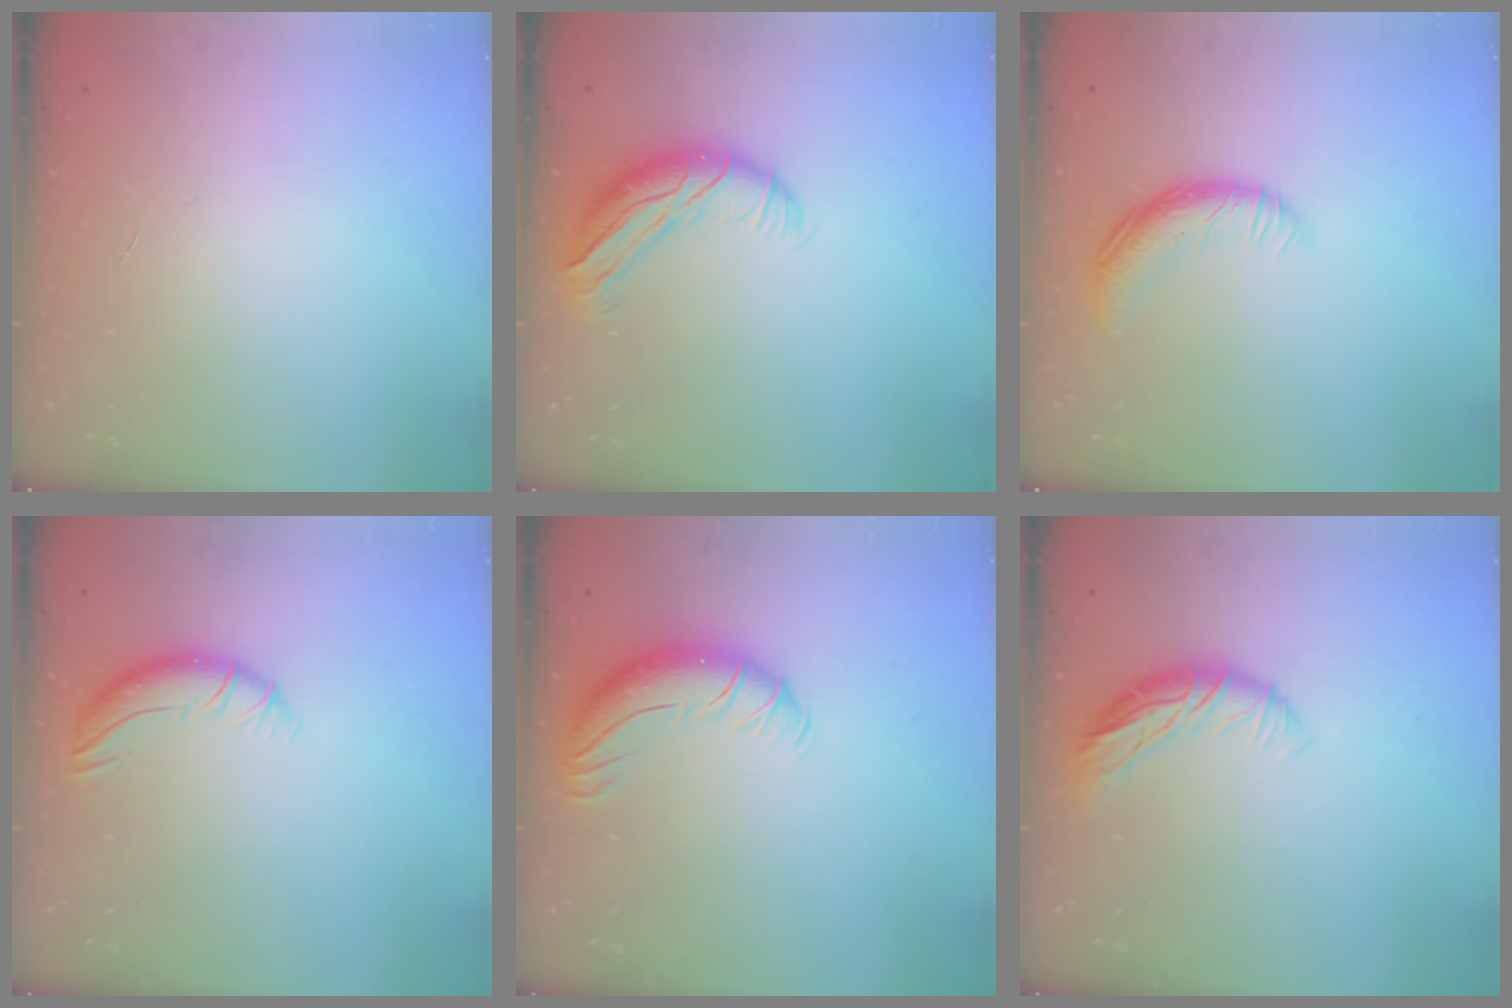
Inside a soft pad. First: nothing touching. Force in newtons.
{"total": 11.4, "press": 10.9, "slide": 3.4}
{"total": 11.5, "press": 11.5, "slide": 0.6}
{"total": 6.9, "press": 6.8, "slide": 1.4}
{"total": 11.0, "press": 10.7, "slide": 2.6}
{"total": 10.2, "press": 10.1, "slide": 1.6}